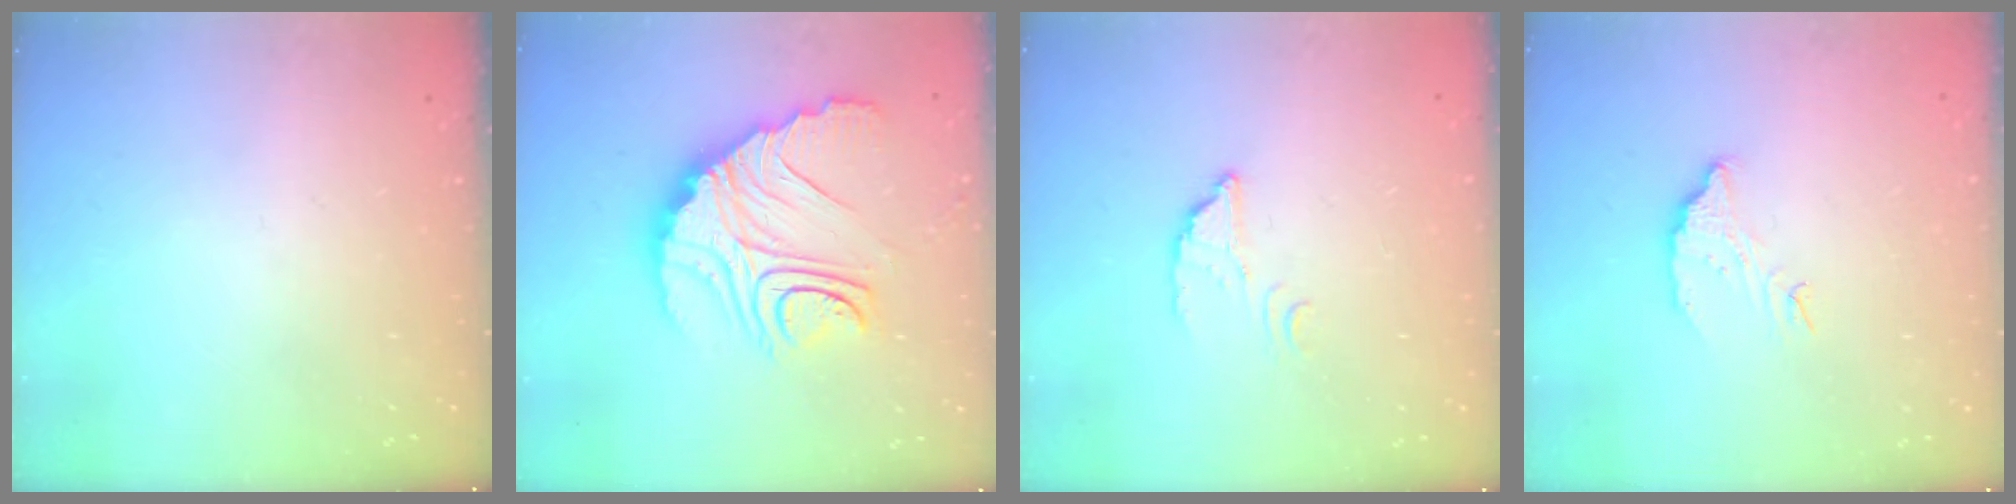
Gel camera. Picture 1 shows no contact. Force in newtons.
{"total": 20.7, "press": 20.6, "slide": 2.2}
{"total": 3.0, "press": 3.0, "slide": 0.2}
{"total": 5.9, "press": 5.9, "slide": 0.3}